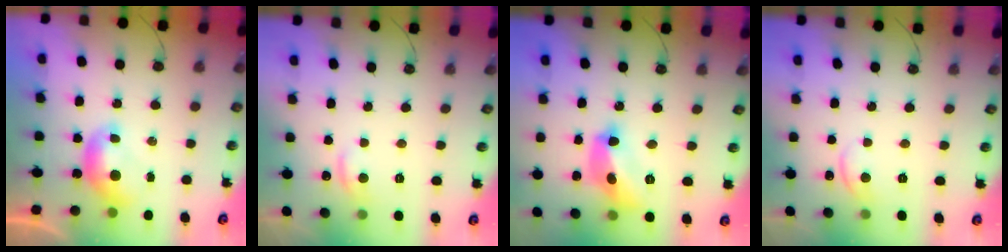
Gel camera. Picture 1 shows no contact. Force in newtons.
{"total": 2.6, "press": 2.5, "slide": 0.8}
{"total": 12.7, "press": 12.7, "slide": 0.9}
{"total": 3.0, "press": 2.9, "slide": 0.4}